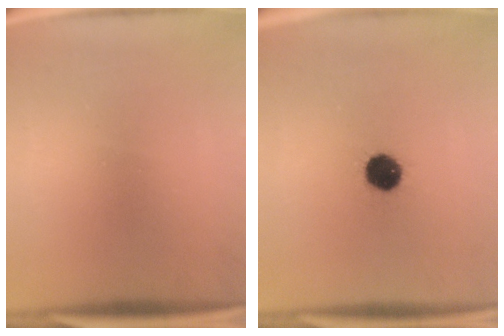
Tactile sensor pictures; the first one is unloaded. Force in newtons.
{"total": 7.3}